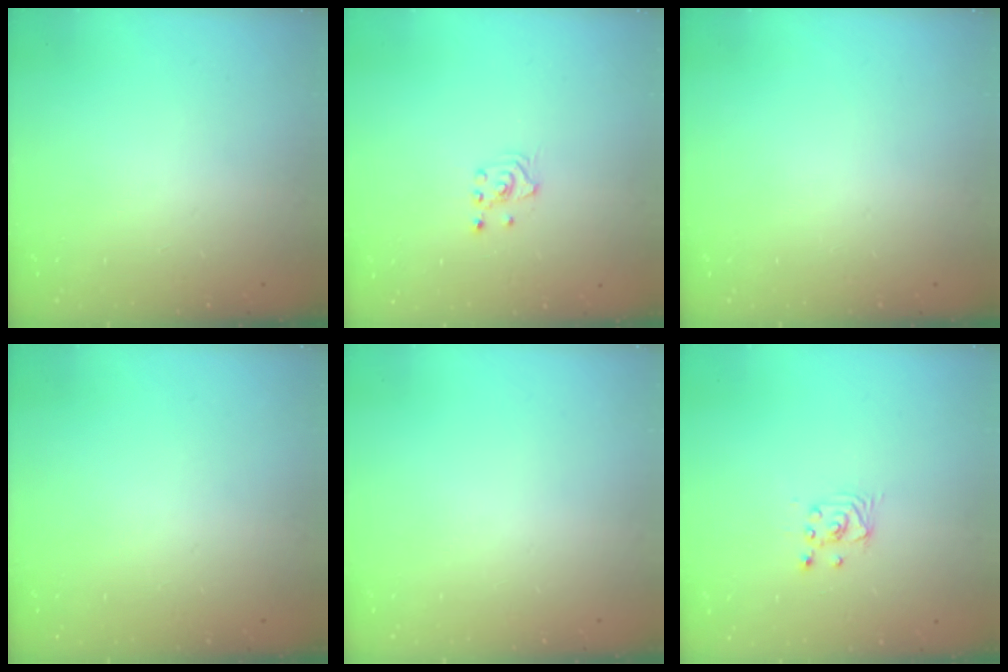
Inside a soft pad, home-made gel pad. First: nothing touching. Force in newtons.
{"total": 2.1, "press": 2.1, "slide": 0.1}
{"total": 0.0}
{"total": 0.0}
{"total": 0.0}
{"total": 2.2, "press": 2.2, "slide": 0.2}